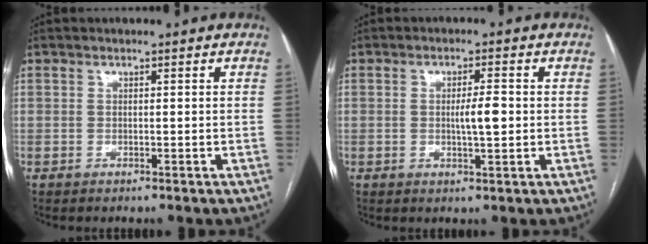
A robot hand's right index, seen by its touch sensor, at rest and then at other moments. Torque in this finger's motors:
{"motor_torque": [0.06, 0.00, 0.09, 0.03]}